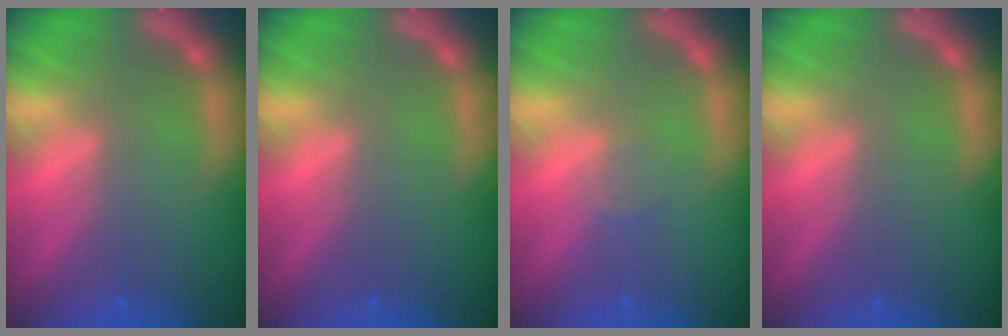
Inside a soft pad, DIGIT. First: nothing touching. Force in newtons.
{"total": 0.0}
{"total": 1.0}
{"total": 0.0}